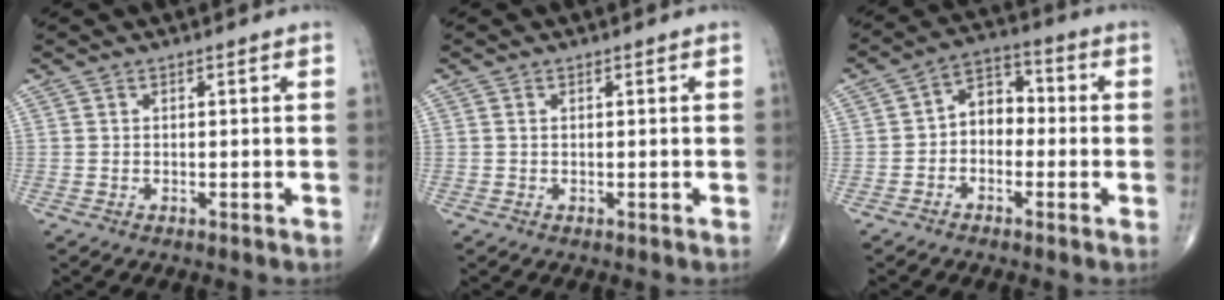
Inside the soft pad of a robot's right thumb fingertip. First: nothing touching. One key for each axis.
{"total": 0.0}
{"total": 6.6, "fx": -1.0, "fy": 4.9, "fz": 4.3, "tx": -0.041, "ty": 0.032, "tz": -0.036}